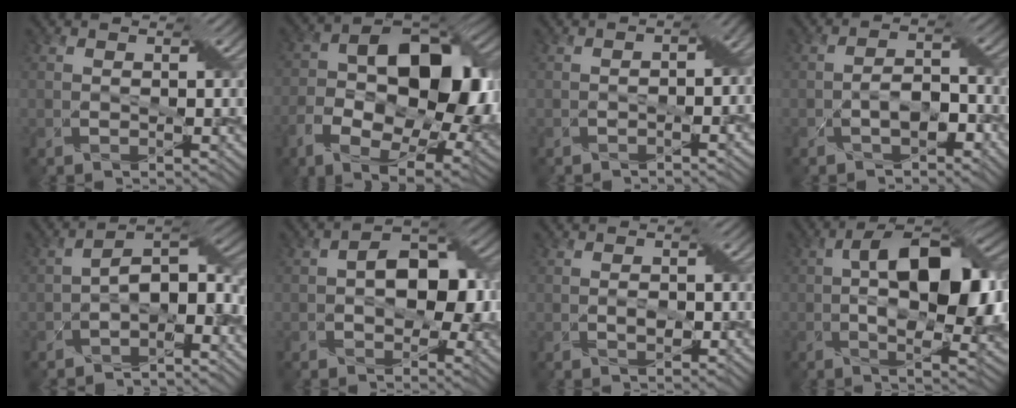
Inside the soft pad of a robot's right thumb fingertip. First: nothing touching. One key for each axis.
{"total": 15.8, "fx": -1.2, "fy": 9.9, "fz": 12.3, "tx": -0.196, "ty": -0.010, "tz": -0.026}
{"total": 4.1, "fx": -0.9, "fy": 2.0, "fz": 3.5, "tx": -0.043, "ty": -0.005, "tz": -0.013}
{"total": 3.9, "fx": -2.2, "fy": 2.2, "fz": 2.5, "tx": -0.037, "ty": 0.006, "tz": -0.042}
{"total": 9.1, "fx": -3.6, "fy": 4.9, "fz": 6.8, "tx": -0.095, "ty": -0.012, "tz": -0.065}
{"total": 8.1, "fx": 0.0, "fy": 5.1, "fz": 6.3, "tx": -0.089, "ty": 0.006, "tz": -0.008}
{"total": 1.3, "fx": -0.4, "fy": 0.8, "fz": 1.0, "tx": -0.016, "ty": -0.002, "tz": -0.008}
{"total": 14.7, "fx": 0.6, "fy": 6.7, "fz": 13.0, "tx": -0.200, "ty": 0.006, "tz": 0.007}